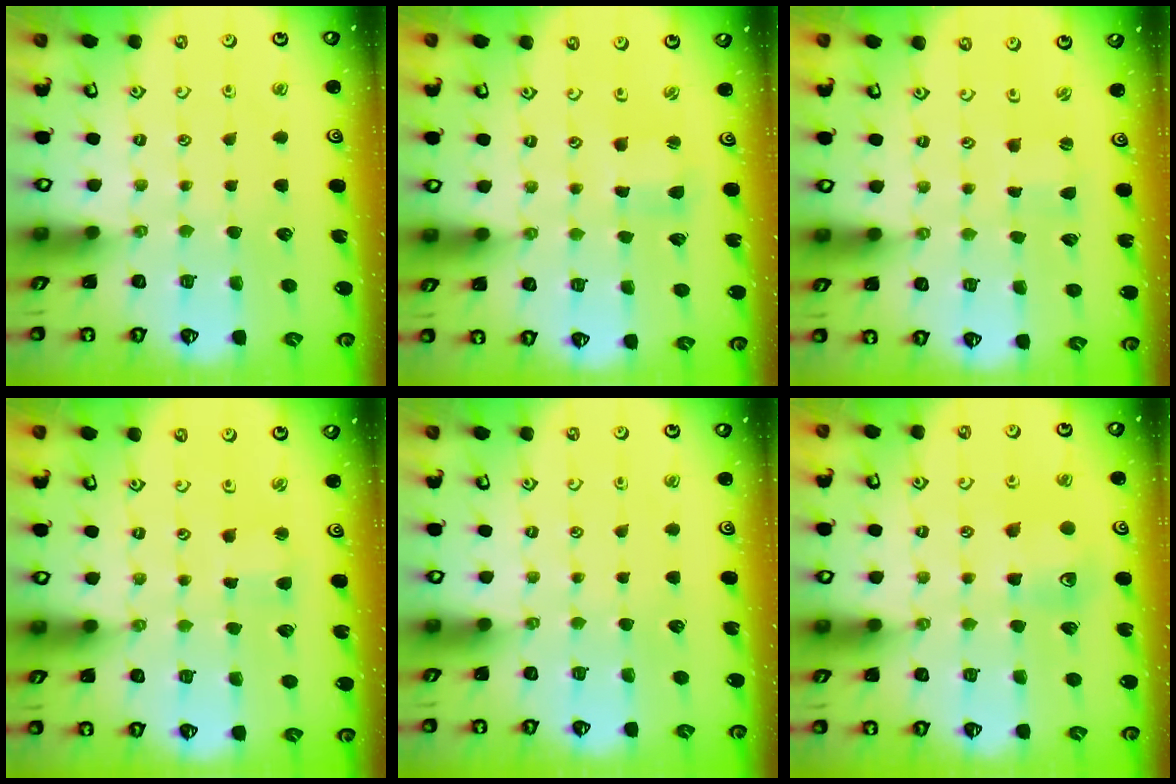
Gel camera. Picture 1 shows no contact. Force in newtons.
{"total": 2.2, "press": 2.2, "slide": 0.4}
{"total": 0.0}
{"total": 2.4, "press": 2.4, "slide": 0.4}
{"total": 0.0}
{"total": 8.8, "press": 8.8, "slide": 0.8}